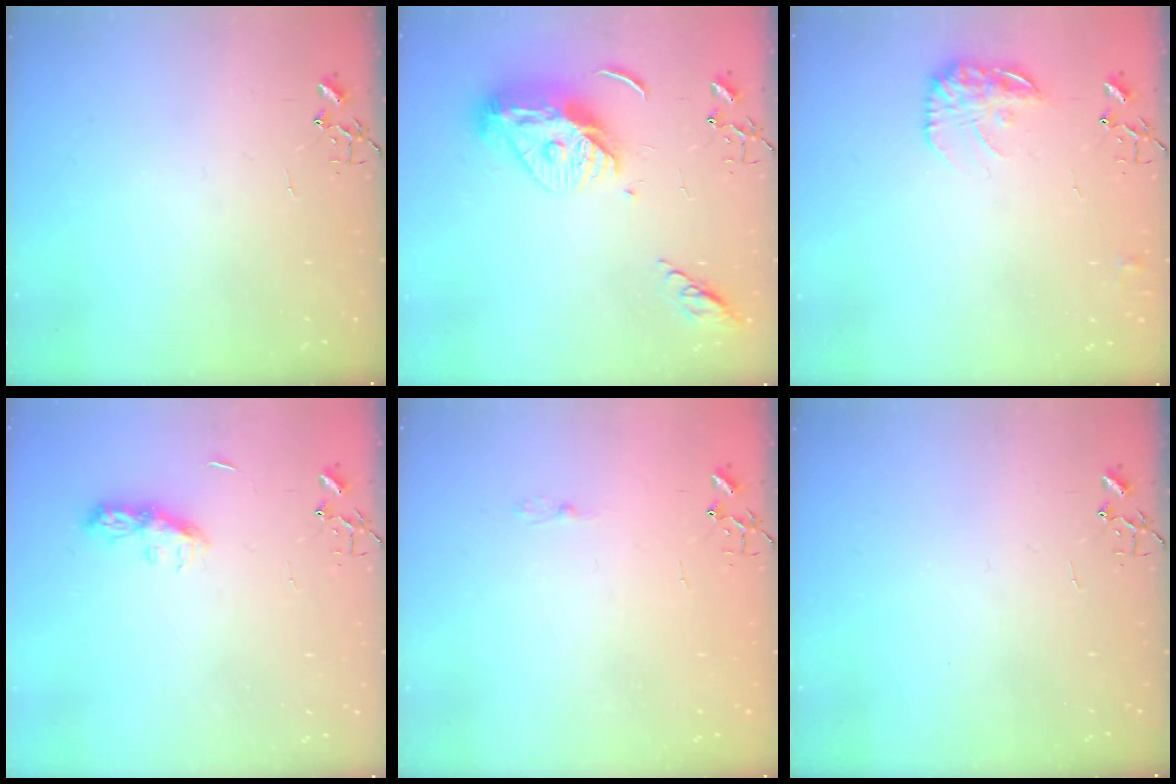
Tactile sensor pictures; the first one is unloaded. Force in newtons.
{"total": 12.7, "press": 12.7, "slide": 0.9}
{"total": 12.1, "press": 12.1, "slide": 0.5}
{"total": 7.8, "press": 7.8, "slide": 0.4}
{"total": 2.5, "press": 2.5, "slide": 0.3}
{"total": 0.0}